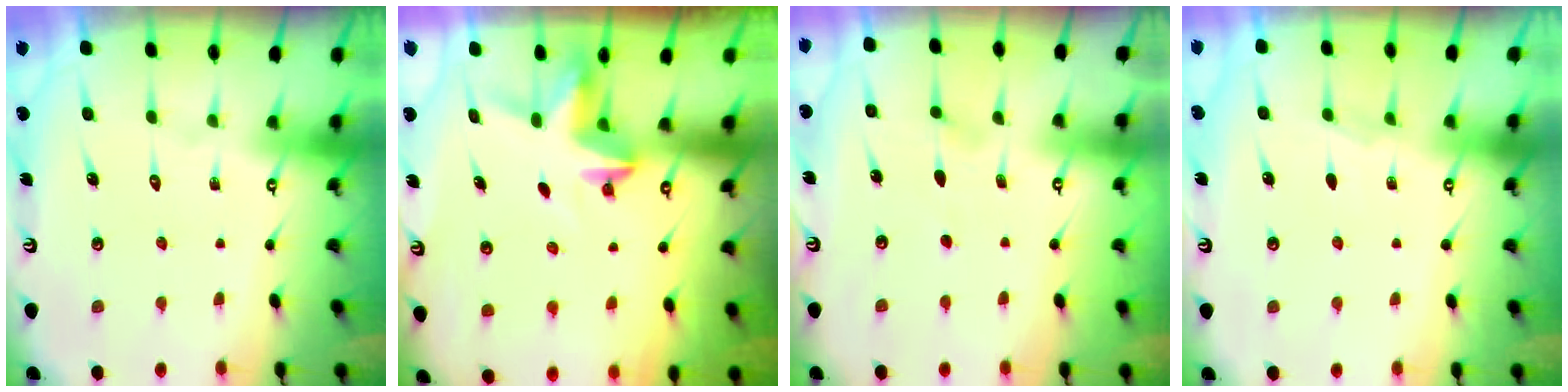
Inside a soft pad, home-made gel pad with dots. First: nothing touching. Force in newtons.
{"total": 3.4, "press": 3.4, "slide": 0.3}
{"total": 3.0, "press": 2.5, "slide": 1.6}
{"total": 3.0, "press": 3.0, "slide": 0.4}